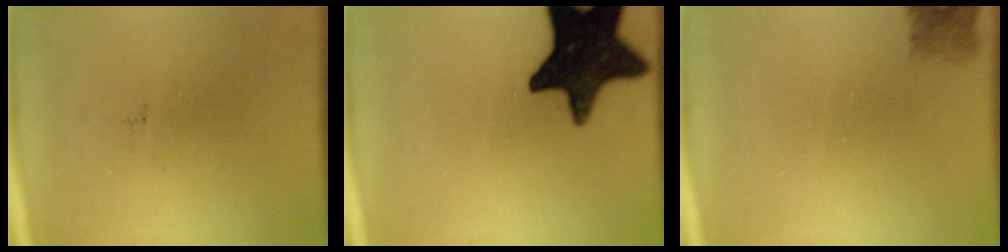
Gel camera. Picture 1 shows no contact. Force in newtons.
{"total": 18.1}
{"total": 2.3}